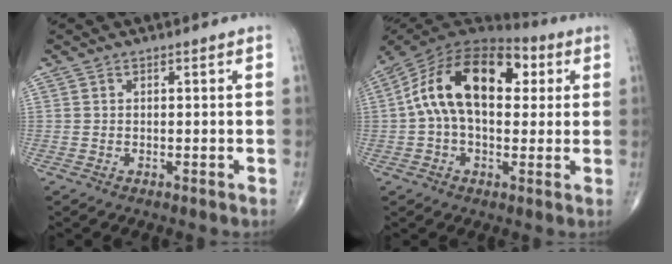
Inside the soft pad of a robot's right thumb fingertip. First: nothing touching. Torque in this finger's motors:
{"motor_torque": [1.38, 1.58, 1.62, 0.01, 0.64]}